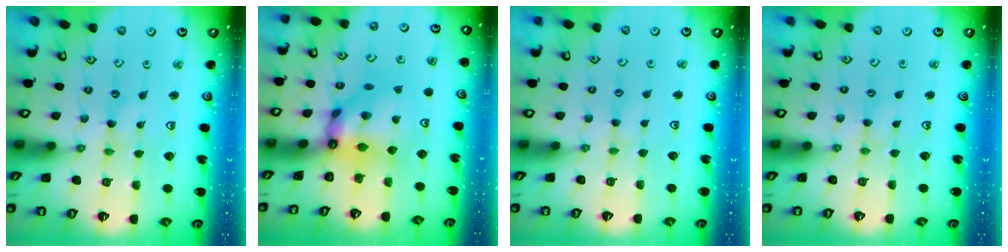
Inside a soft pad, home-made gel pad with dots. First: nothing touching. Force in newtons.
{"total": 8.8, "press": 8.7, "slide": 0.9}
{"total": 2.5, "press": 2.5, "slide": 0.3}
{"total": 1.0, "press": 0.9, "slide": 0.2}